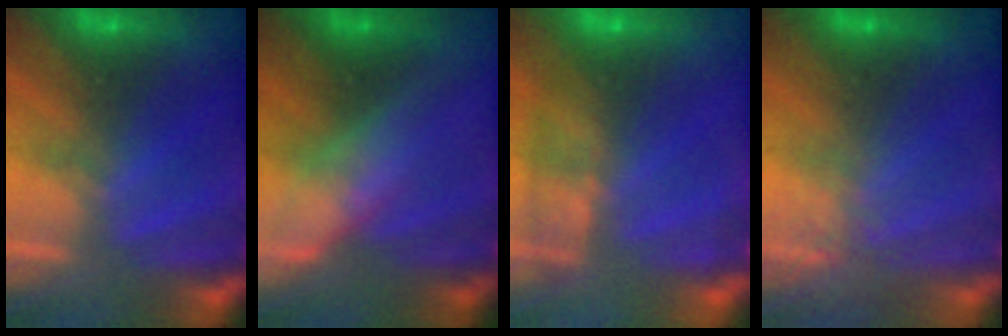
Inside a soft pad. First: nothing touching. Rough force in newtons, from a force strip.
{"total": 2.8}
{"total": 2.4}
{"total": 2.2}